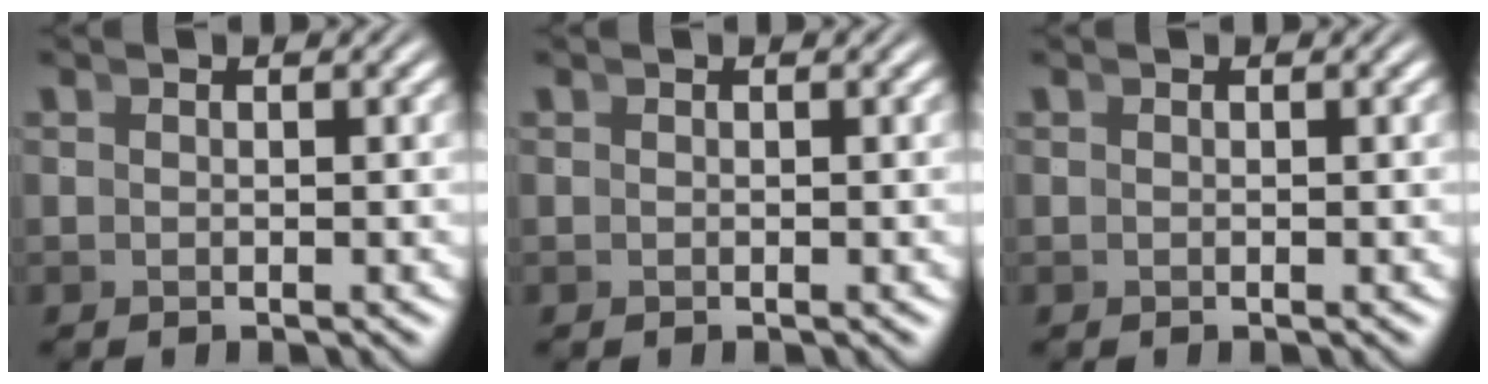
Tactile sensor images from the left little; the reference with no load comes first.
{"total": 0.0}
{"total": 0.0}